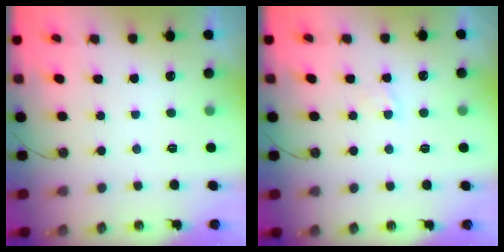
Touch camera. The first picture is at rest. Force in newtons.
{"total": 2.8, "press": 2.8, "slide": 0.4}